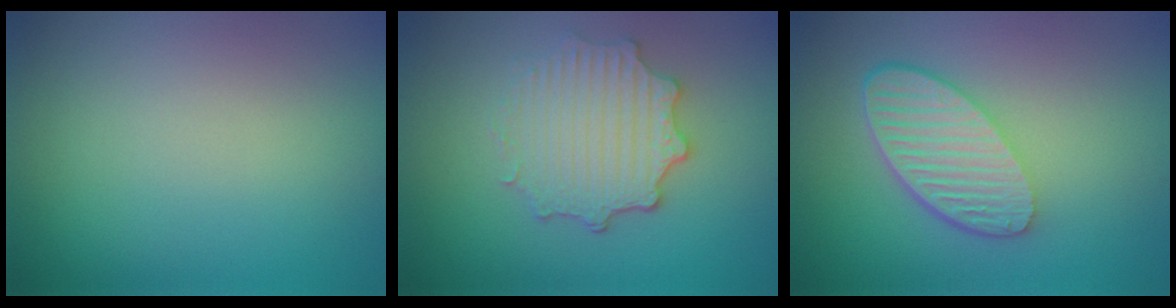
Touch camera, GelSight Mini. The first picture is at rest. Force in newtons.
{"total": 4.4, "press": 3.7, "slide": 2.4}
{"total": 5.6, "press": 4.2, "slide": 3.7}